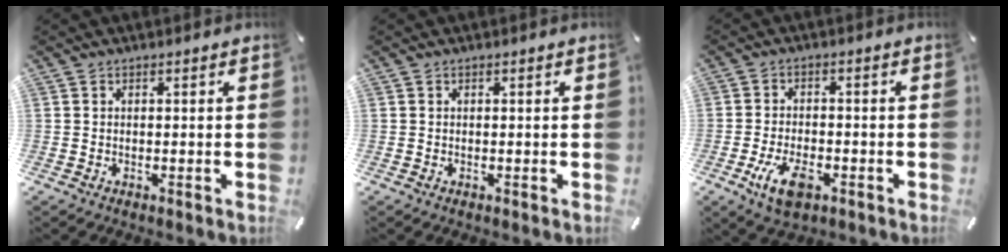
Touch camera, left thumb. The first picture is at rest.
{"total": 0.0}
{"total": 7.8, "force": [-3.3, 4.1, 5.7], "torque": [-0.118, 0.002, -0.061]}